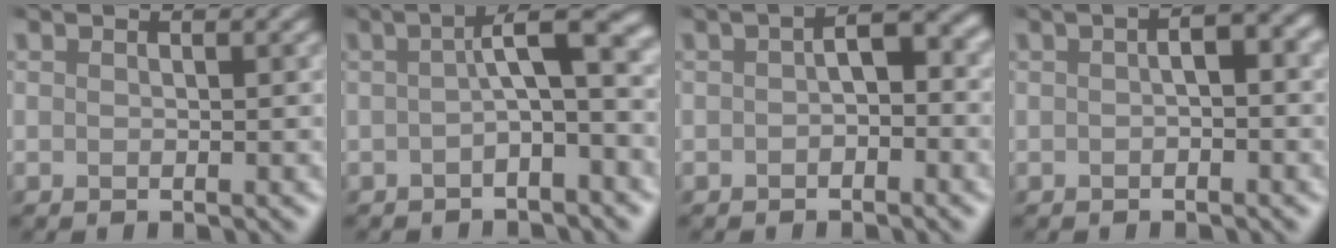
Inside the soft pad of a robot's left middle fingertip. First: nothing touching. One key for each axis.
{"total": 4.6, "fx": -0.7, "fy": 0.9, "fz": 4.4, "tx": -0.063, "ty": 0.021, "tz": -0.020}
{"total": 2.5, "fx": -0.9, "fy": 1.2, "fz": 1.9, "tx": -0.028, "ty": 0.013, "tz": -0.022}
{"total": 2.4, "fx": -0.5, "fy": 0.7, "fz": 2.2, "tx": -0.037, "ty": 0.009, "tz": -0.011}